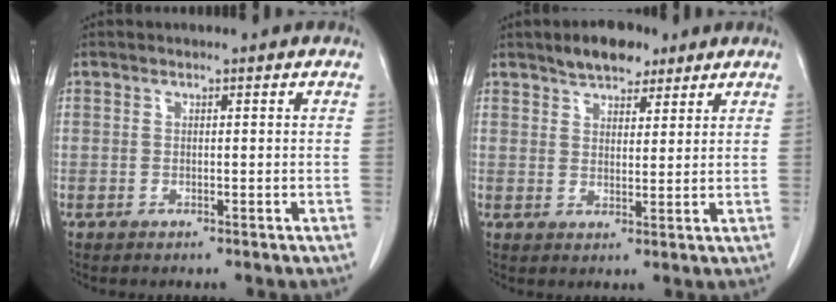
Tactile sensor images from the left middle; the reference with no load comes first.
{"total": 6.1, "force": [4.6, 2.6, 3.0], "torque": [-0.049, 0.011, 0.078]}